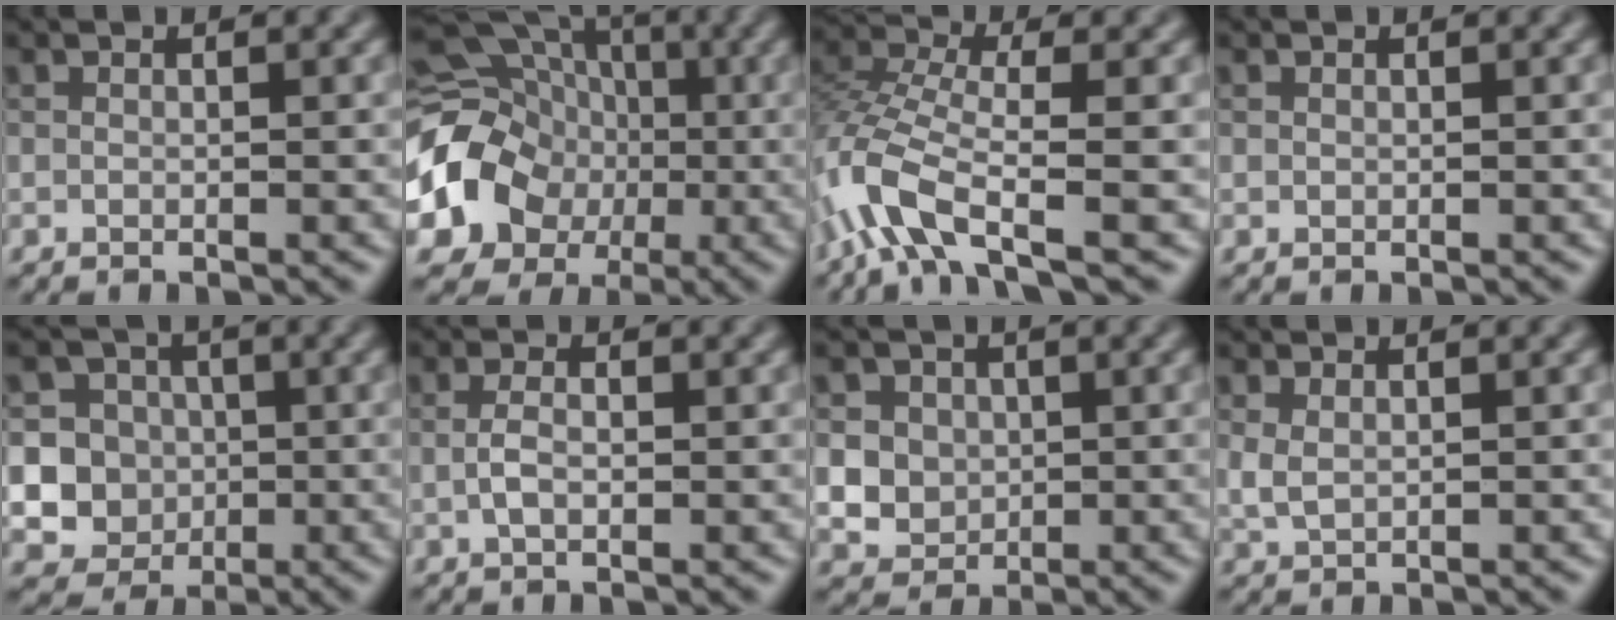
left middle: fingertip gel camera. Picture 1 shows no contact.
{"total": 13.4, "force": [-1.7, 11.9, 6.1], "torque": [-0.124, -0.007, -0.051]}
{"total": 6.2, "force": [-3.4, 2.0, 4.7], "torque": [-0.104, 0.002, -0.083]}
{"total": 0.0}
{"total": 8.4, "force": [-0.4, 8.1, 2.1], "torque": [-0.038, 0.018, -0.018]}
{"total": 1.7, "force": [-0.1, 0.8, 1.5], "torque": [-0.035, 0.002, -0.004]}
{"total": 5.2, "force": [1.1, 4.6, 2.1], "torque": [-0.042, 0.015, 0.015]}
{"total": 1.5, "force": [0.6, 0.8, 1.1], "torque": [-0.029, -0.001, 0.015]}